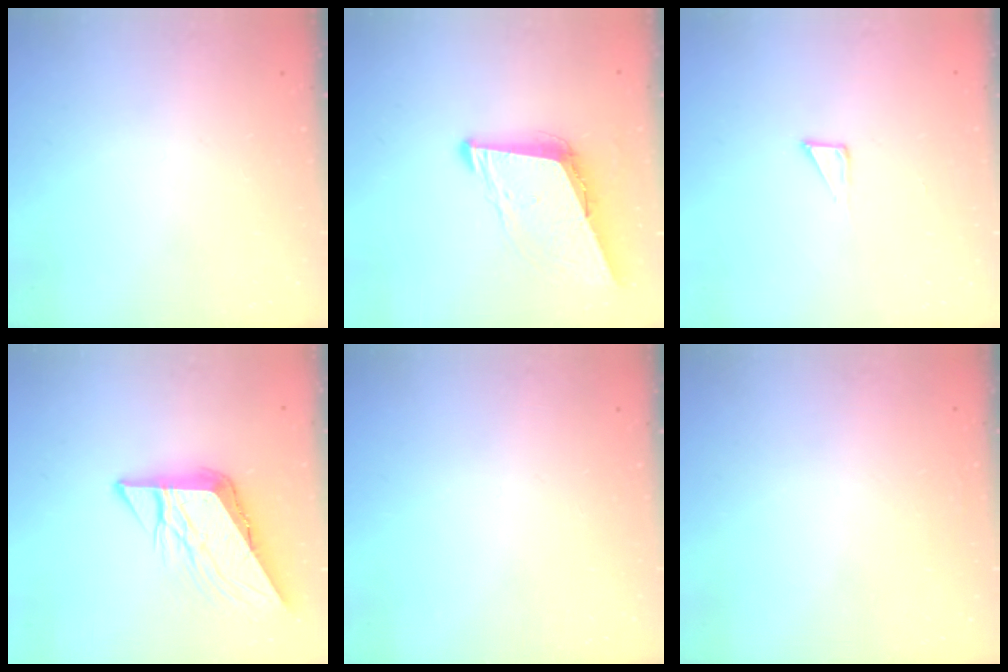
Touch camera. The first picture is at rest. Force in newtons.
{"total": 8.8, "press": 8.1, "slide": 3.6}
{"total": 2.3, "press": 2.3, "slide": 0.1}
{"total": 9.0, "press": 8.9, "slide": 1.0}
{"total": 0.0}
{"total": 1.6, "press": 1.6, "slide": 0.0}